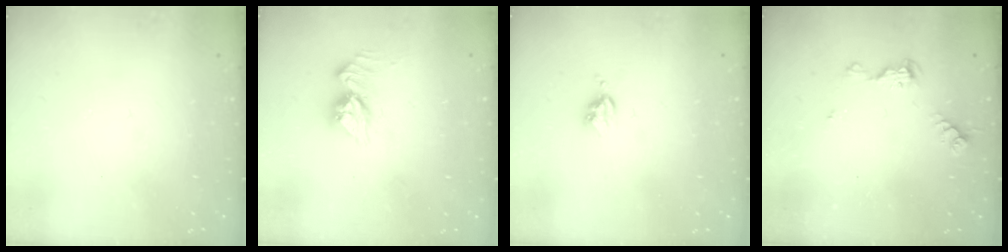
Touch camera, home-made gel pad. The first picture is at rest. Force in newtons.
{"total": 9.7, "press": 9.7, "slide": 0.9}
{"total": 3.8, "press": 3.8, "slide": 0.5}
{"total": 6.3, "press": 6.3, "slide": 0.5}